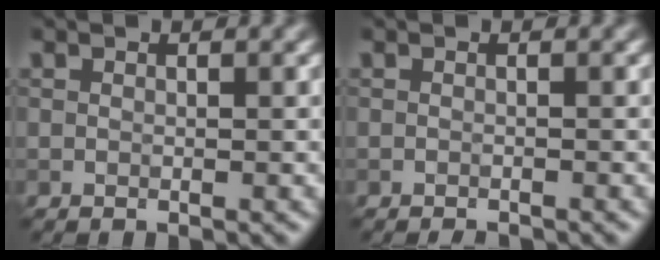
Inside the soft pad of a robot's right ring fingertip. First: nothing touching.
{"total": 0.9, "force": [-0.8, 0.1, 0.2], "torque": [-0.001, -0.001, -0.014]}